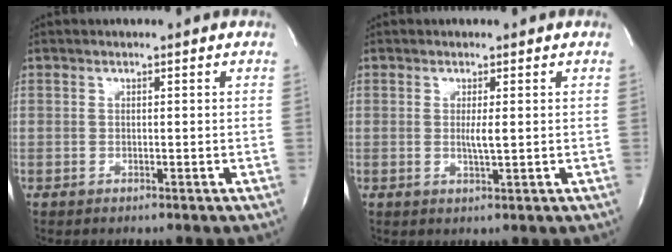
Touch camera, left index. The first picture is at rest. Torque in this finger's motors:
{"motor_torque": [0.50, -0.04, 0.05, 0.04]}